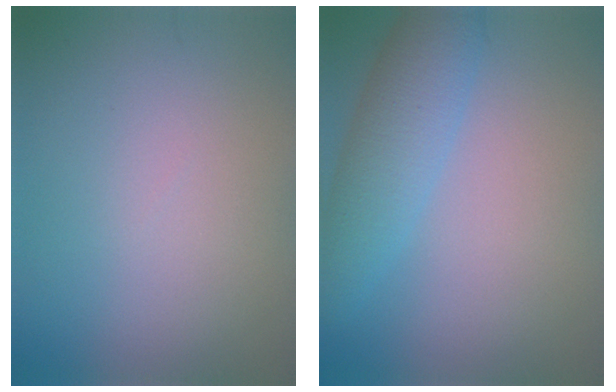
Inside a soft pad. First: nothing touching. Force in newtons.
{"total": 4.9, "press": 4.9, "slide": 0.0}